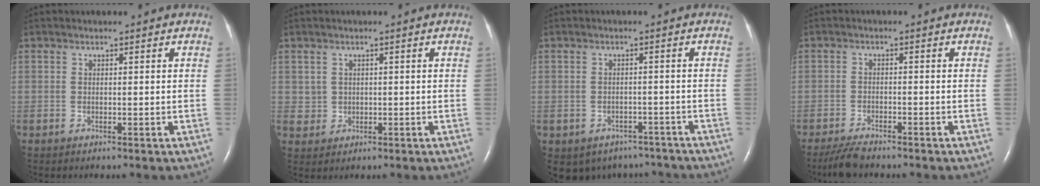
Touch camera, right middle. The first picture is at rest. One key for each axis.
{"total": 2.3, "fx": 0.5, "fy": 2.2, "fz": 0.3, "tx": -0.003, "ty": 0.001, "tz": 0.016}
{"total": 8.6, "fx": -6.7, "fy": 5.2, "fz": 1.4, "tx": -0.020, "ty": 0.014, "tz": -0.071}
{"total": 4.0, "fx": -3.5, "fy": 0.7, "fz": 1.9, "tx": -0.042, "ty": -0.013, "tz": -0.063}